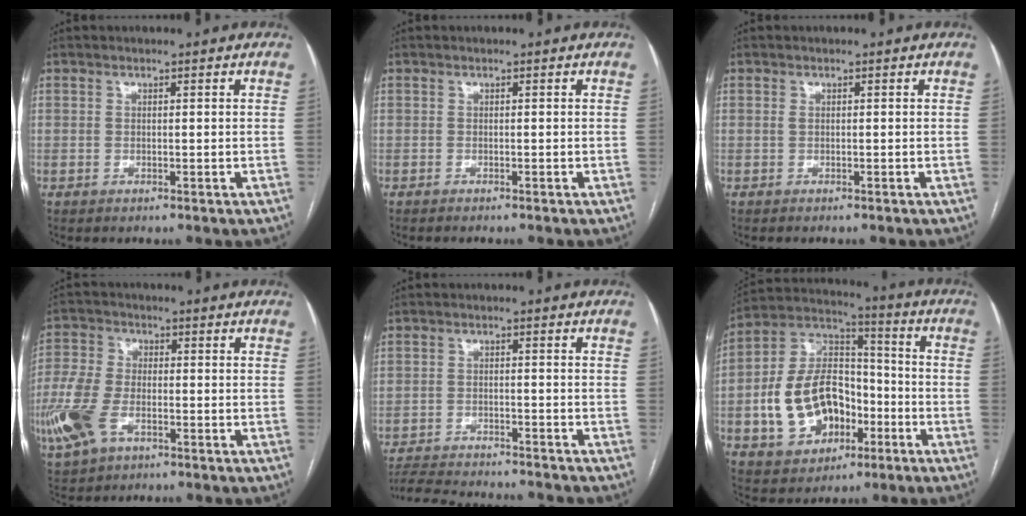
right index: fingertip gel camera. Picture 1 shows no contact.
{"total": 2.0, "force": [-1.9, 0.1, 0.8], "torque": [-0.010, -0.001, -0.022]}
{"total": 0.6, "force": [-0.4, 0.1, 0.4], "torque": [-0.005, 0.001, -0.006]}
{"total": 11.3, "force": [-4.5, 6.4, 8.2], "torque": [-0.208, -0.007, -0.088]}
{"total": 12.4, "force": [-11.8, 0.9, 3.8], "torque": [-0.061, -0.003, -0.174]}
{"total": 15.9, "force": [-4.1, 10.9, 10.9], "torque": [-0.232, 0.030, -0.062]}